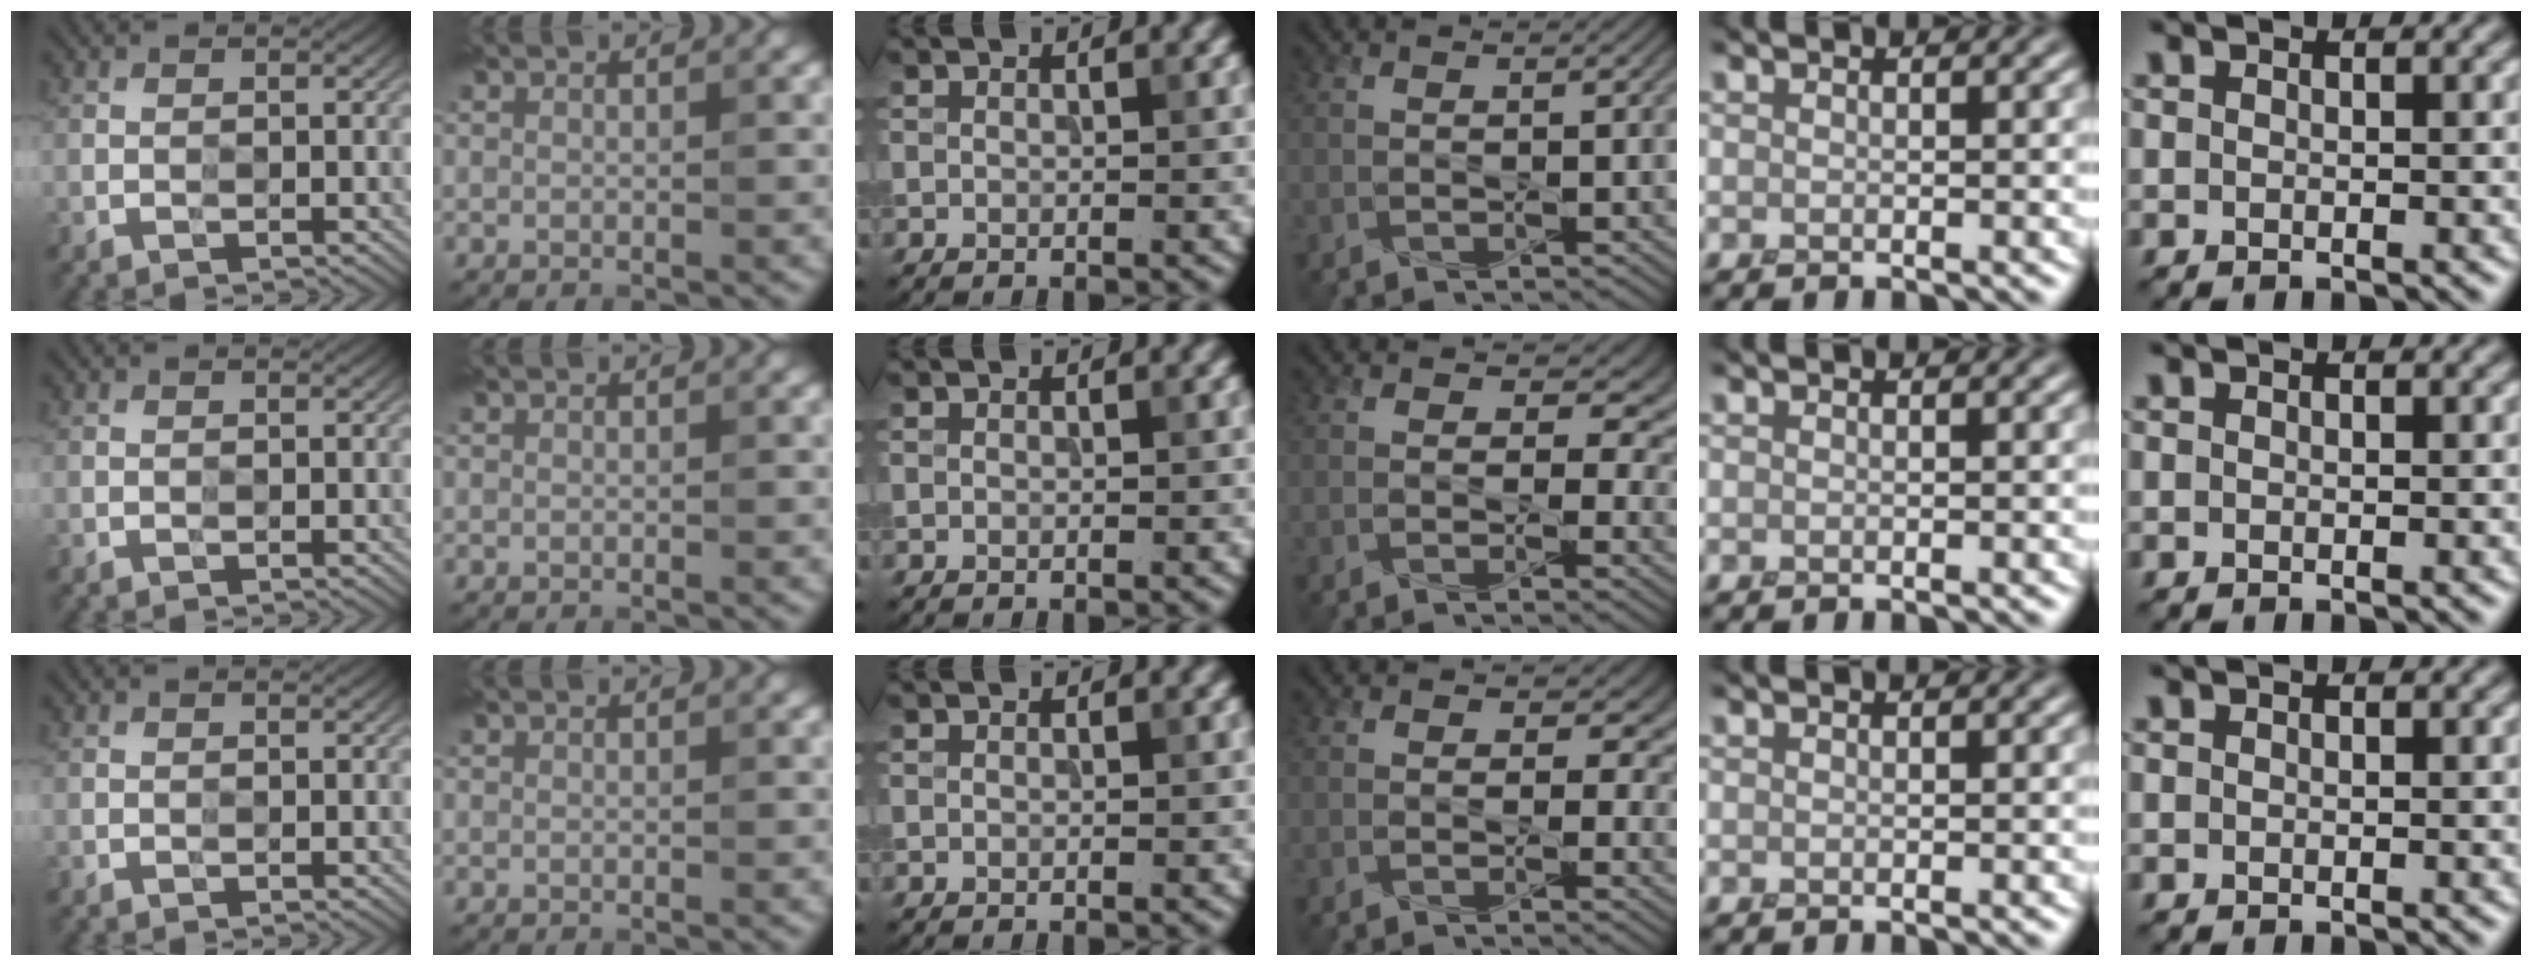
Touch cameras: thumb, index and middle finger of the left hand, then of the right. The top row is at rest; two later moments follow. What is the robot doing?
{"motion": "press", "object": "syringe"}